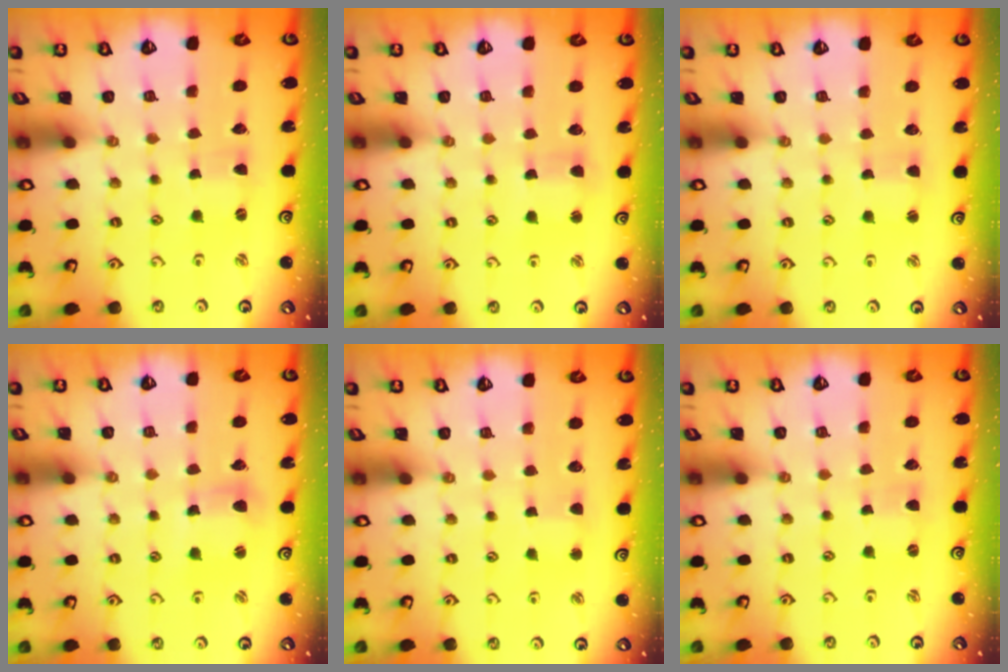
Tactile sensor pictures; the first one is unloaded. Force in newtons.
{"total": 2.2, "press": 2.2, "slide": 0.3}
{"total": 1.7, "press": 1.7, "slide": 0.2}
{"total": 5.6, "press": 5.6, "slide": 0.7}
{"total": 2.3, "press": 2.3, "slide": 0.2}
{"total": 0.0}